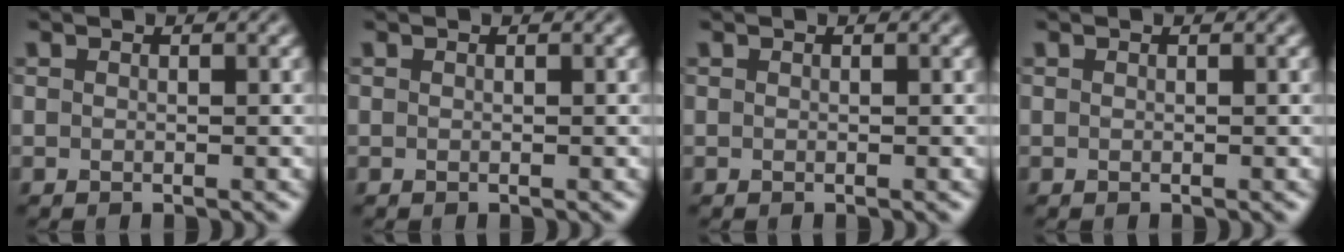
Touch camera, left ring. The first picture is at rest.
{"total": 0.0}
{"total": 0.0}
{"total": 0.0}